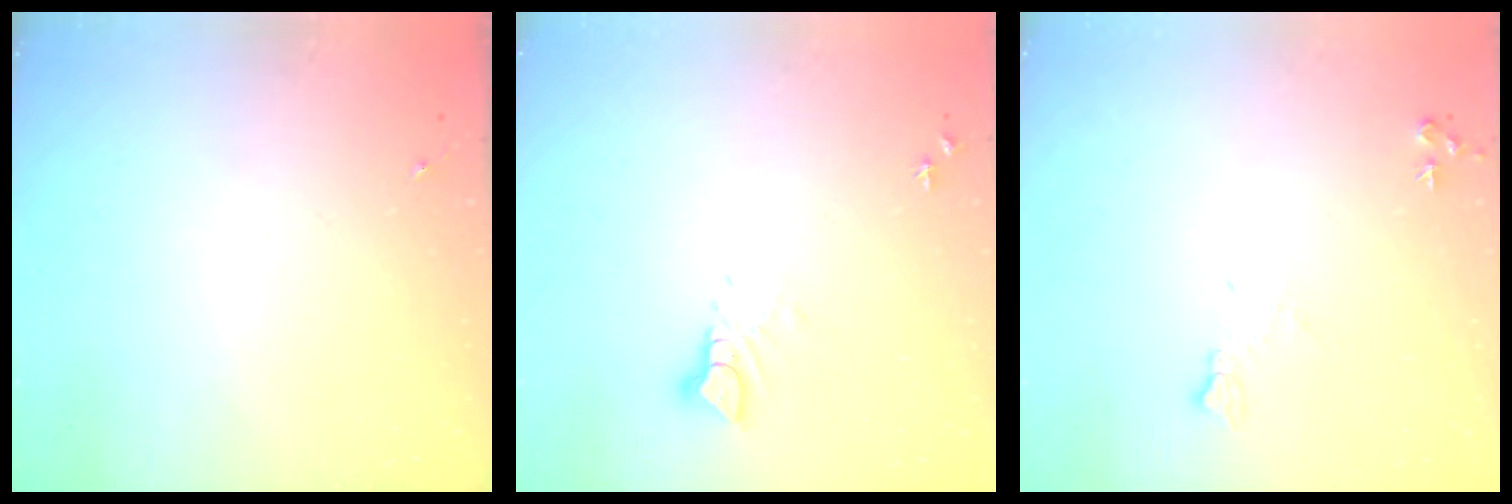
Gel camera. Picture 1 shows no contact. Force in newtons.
{"total": 4.1, "press": 4.1, "slide": 0.2}
{"total": 7.6, "press": 7.6, "slide": 0.8}